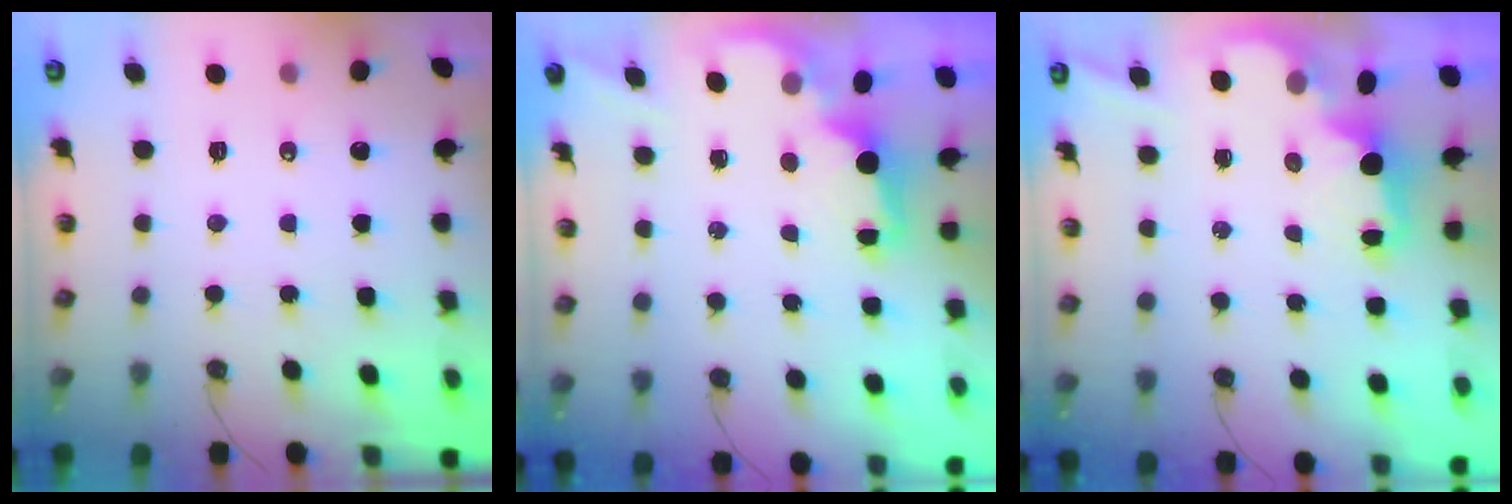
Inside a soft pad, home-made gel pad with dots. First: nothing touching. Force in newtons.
{"total": 1.8, "press": 1.6, "slide": 0.7}
{"total": 1.9, "press": 1.7, "slide": 0.7}